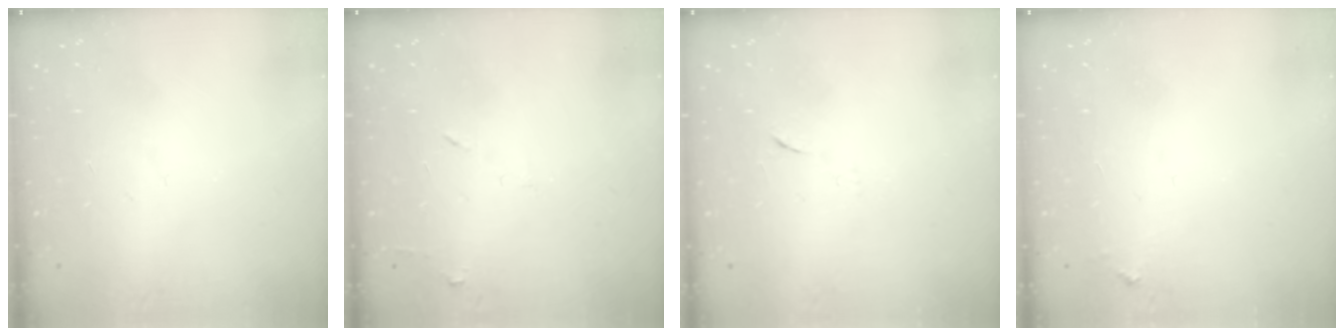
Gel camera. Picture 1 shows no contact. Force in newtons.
{"total": 6.3, "press": 6.2, "slide": 0.7}
{"total": 5.2, "press": 5.1, "slide": 0.7}
{"total": 2.8, "press": 2.8, "slide": 0.2}